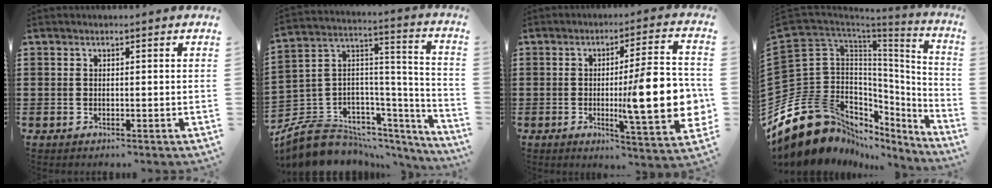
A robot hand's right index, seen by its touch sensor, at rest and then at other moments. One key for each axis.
{"total": 8.7, "fx": -6.2, "fy": 5.7, "fz": 2.0, "tx": -0.062, "ty": 0.003, "tz": -0.113}
{"total": 14.6, "fx": -1.1, "fy": 3.0, "fz": 14.3, "tx": -0.197, "ty": -0.010, "tz": -0.021}
{"total": 20.2, "fx": -9.5, "fy": 14.2, "fz": 10.9, "tx": -0.271, "ty": -0.022, "tz": -0.139}